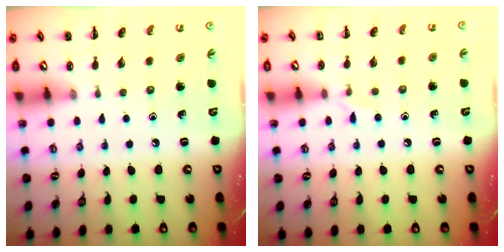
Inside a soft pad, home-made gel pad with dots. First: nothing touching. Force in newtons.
{"total": 5.3, "press": 5.0, "slide": 1.8}